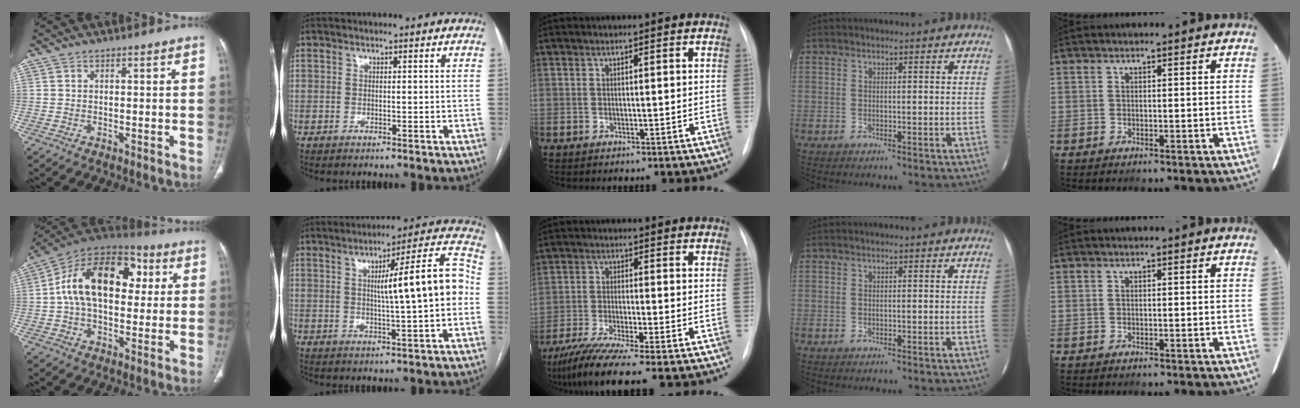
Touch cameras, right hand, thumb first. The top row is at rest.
{"thumb": {"total": 20.4, "force": [3.2, 12.7, 15.7], "torque": [-0.237, 0.033, 0.042]}, "index": {"total": 12.5, "force": [0.2, 0.7, 12.5], "torque": [-0.172, 0.029, 0.001]}, "middle": {"total": 10.0, "force": [-7.8, -0.7, 6.2], "torque": [-0.106, -0.034, -0.131]}}